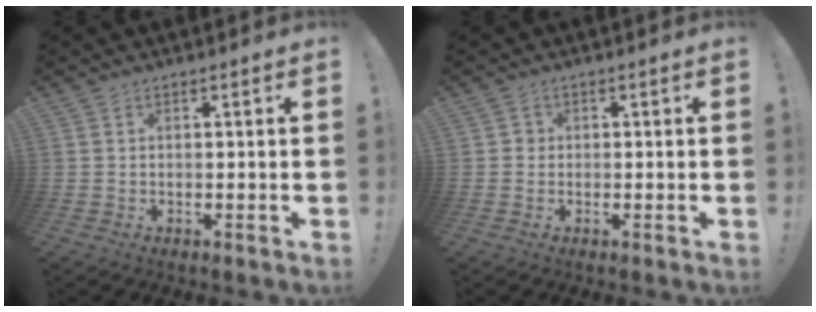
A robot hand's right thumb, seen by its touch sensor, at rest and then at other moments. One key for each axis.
{"total": 1.6, "fx": -0.3, "fy": 1.4, "fz": 0.5, "tx": -0.007, "ty": 0.004, "tz": -0.006}